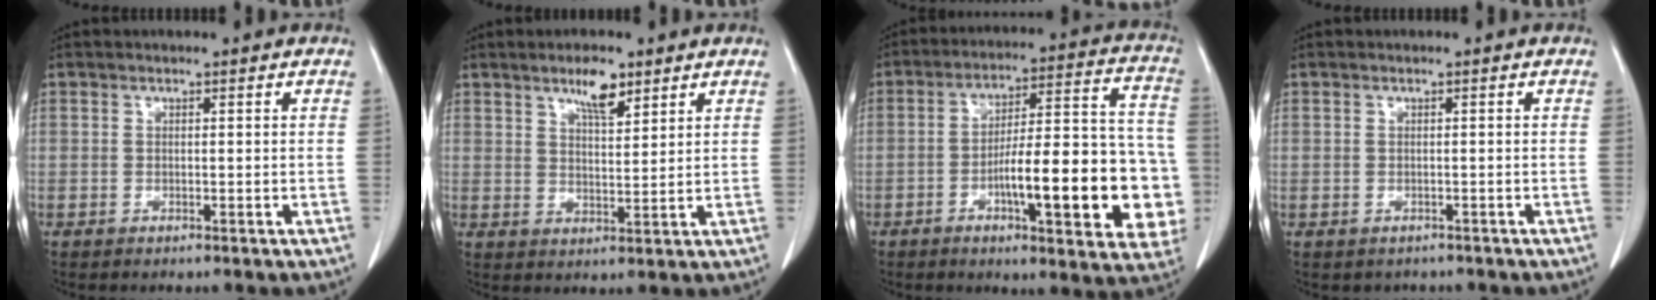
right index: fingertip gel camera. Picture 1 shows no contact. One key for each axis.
{"total": 5.1, "fx": 3.4, "fy": 1.4, "fz": 3.5, "tx": -0.064, "ty": 0.000, "tz": 0.058}
{"total": 21.0, "fx": -5.5, "fy": 4.6, "fz": 19.7, "tx": -0.207, "ty": 0.031, "tz": -0.067}
{"total": 1.7, "fx": -1.1, "fy": 1.3, "fz": 0.0, "tx": -0.005, "ty": 0.003, "tz": -0.013}